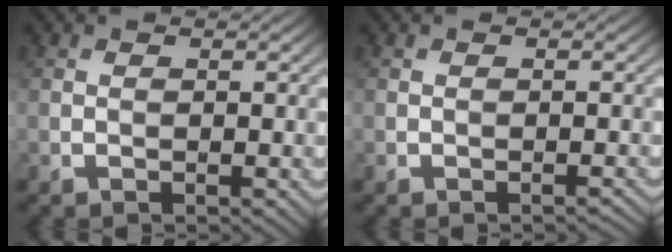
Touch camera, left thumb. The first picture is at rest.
{"total": 0.7, "force": [-0.7, 0.0, 0.0], "torque": [0.004, 0.003, -0.014]}